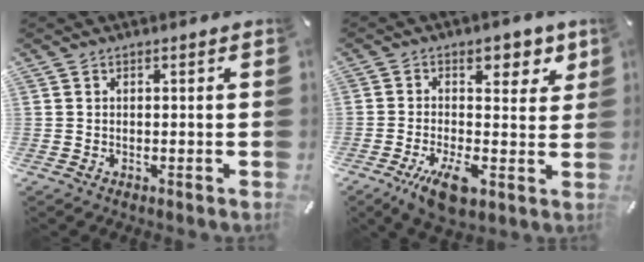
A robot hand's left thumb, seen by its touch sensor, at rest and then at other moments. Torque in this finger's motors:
{"motor_torque": [0.77, 2.69, 0.47, 0.37, 0.11]}